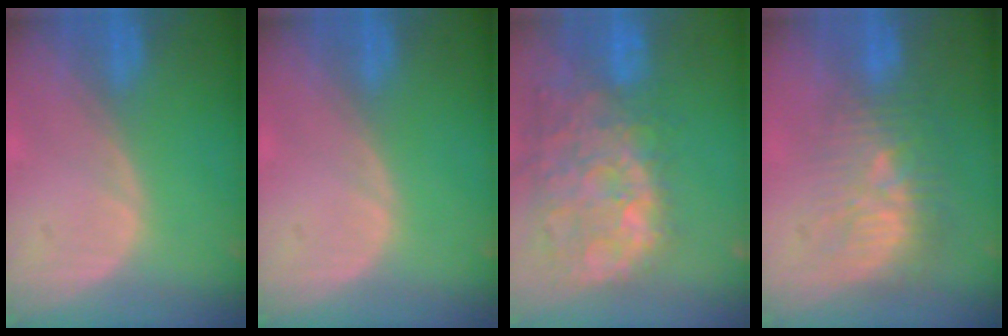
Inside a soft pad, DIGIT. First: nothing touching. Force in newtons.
{"total": 0.0}
{"total": 14.6, "press": 11.8, "slide": 8.7}
{"total": 9.8, "press": 8.6, "slide": 4.7}